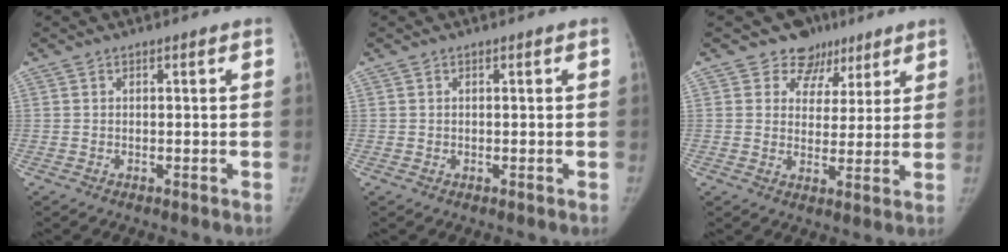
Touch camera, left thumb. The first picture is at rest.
{"total": 0.0}
{"total": 7.6, "force": [5.1, 5.7, 0.2], "torque": [0.037, -0.027, 0.070]}